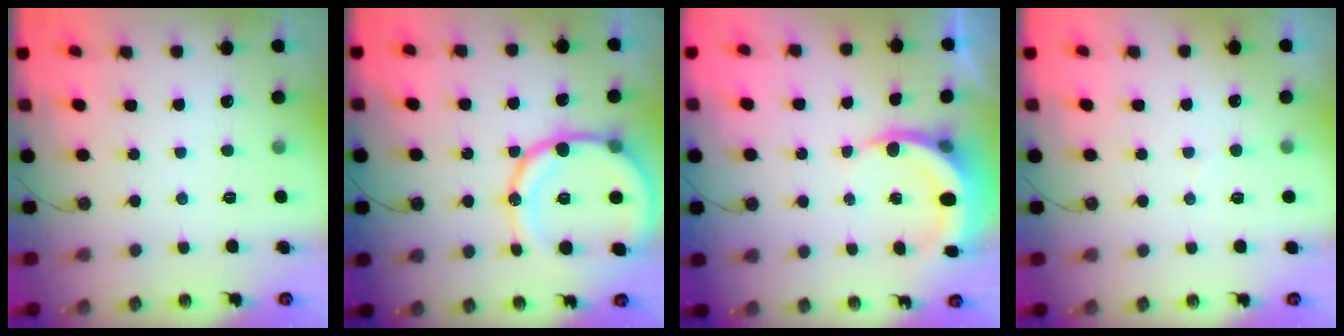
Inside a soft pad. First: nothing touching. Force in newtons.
{"total": 18.8, "press": 18.5, "slide": 3.4}
{"total": 6.3, "press": 6.1, "slide": 1.4}
{"total": 3.8, "press": 3.8, "slide": 0.4}